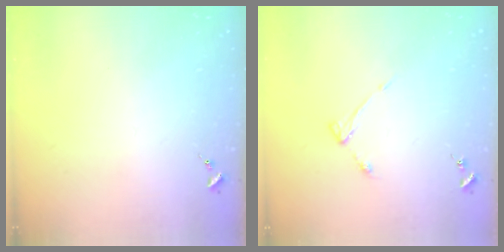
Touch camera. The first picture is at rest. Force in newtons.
{"total": 3.9, "press": 3.9, "slide": 0.6}